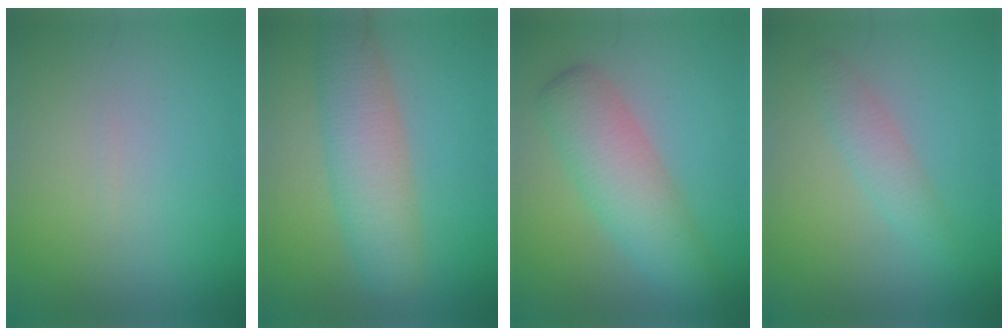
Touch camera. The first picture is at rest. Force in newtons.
{"total": 5.6, "press": 5.6, "slide": 0.2}
{"total": 5.7, "press": 5.7, "slide": 0.1}
{"total": 2.1, "press": 2.1, "slide": 0.2}